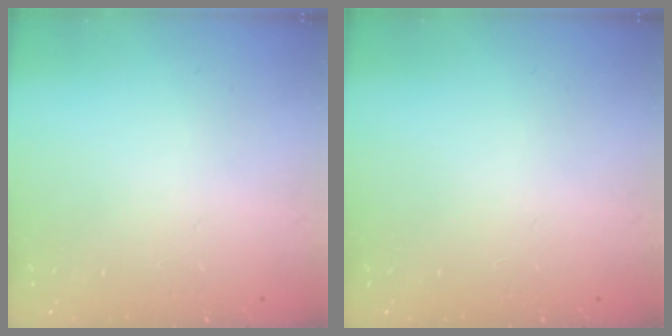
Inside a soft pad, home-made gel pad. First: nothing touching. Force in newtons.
{"total": 0.0}